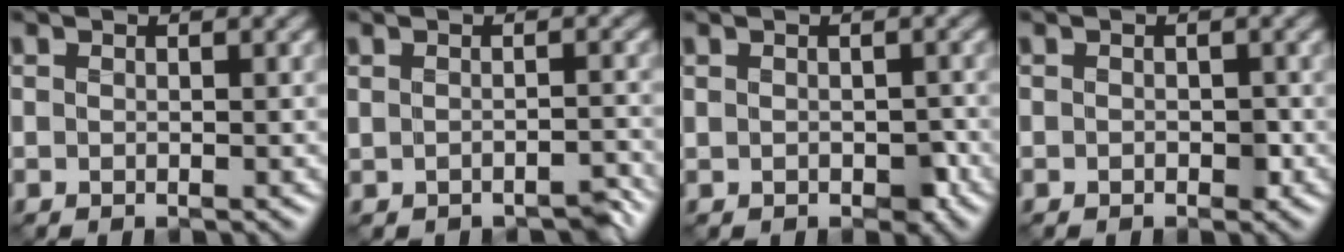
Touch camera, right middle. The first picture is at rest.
{"total": 2.8, "force": [-1.7, 1.5, 1.7], "torque": [-0.020, -0.011, -0.022]}
{"total": 2.7, "force": [-0.9, 1.7, 1.9], "torque": [-0.033, -0.008, -0.012]}
{"total": 1.3, "force": [-0.6, 0.9, 0.7], "torque": [-0.012, -0.004, -0.013]}